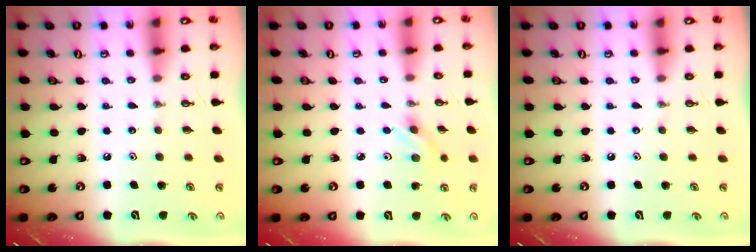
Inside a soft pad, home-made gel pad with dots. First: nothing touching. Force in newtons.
{"total": 2.8, "press": 2.4, "slide": 1.4}
{"total": 0.0}